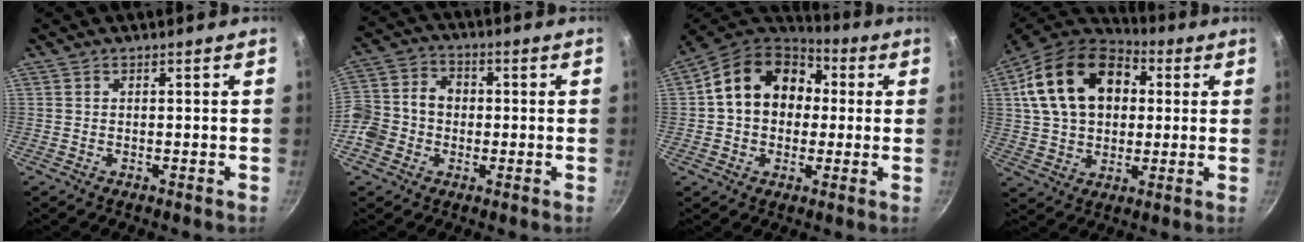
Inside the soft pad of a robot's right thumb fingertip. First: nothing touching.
{"total": 11.8, "force": [-2.3, 9.9, 5.9], "torque": [-0.094, 0.034, -0.059]}
{"total": 17.1, "force": [2.5, 13.5, 10.2], "torque": [-0.139, 0.037, 0.029]}
{"total": 20.5, "force": [5.3, 14.5, 13.5], "torque": [-0.210, 0.018, 0.083]}